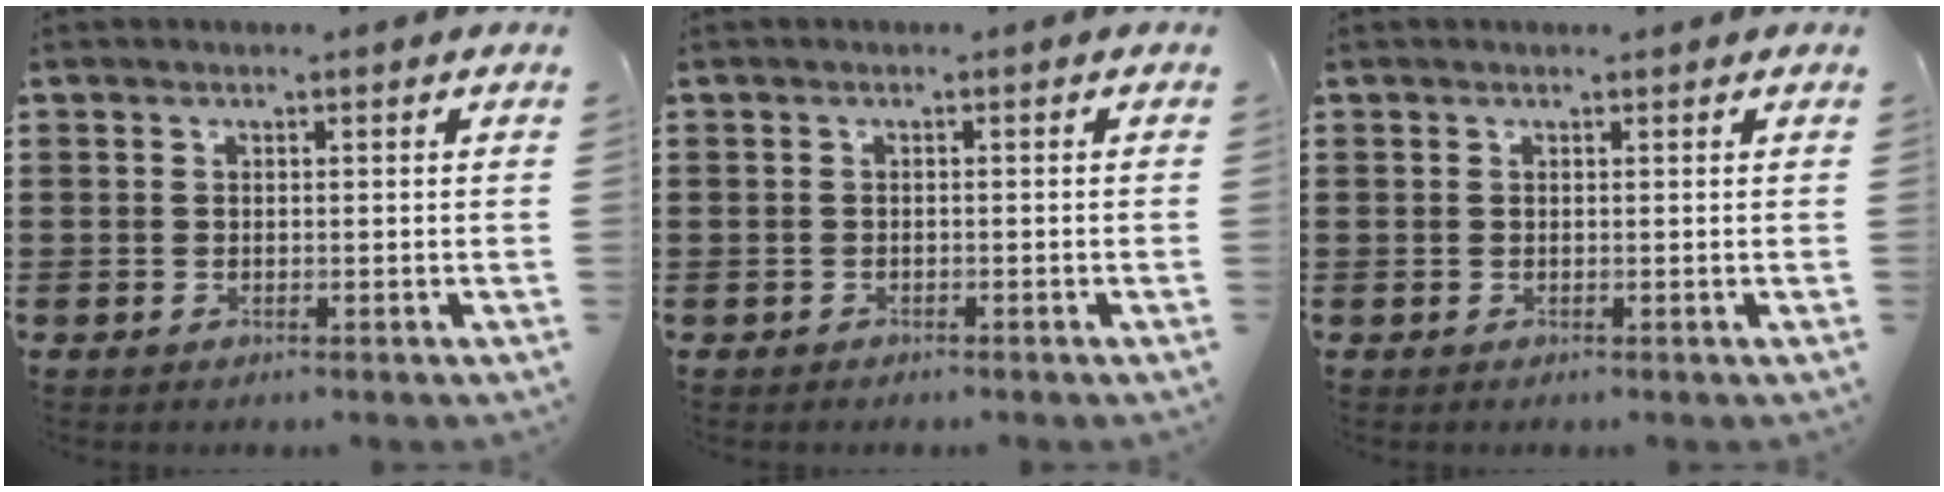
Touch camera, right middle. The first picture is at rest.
{"total": 0.5, "force": [-0.5, 0.2, 0.0], "torque": [-0.001, 0.002, -0.012]}
{"total": 0.0}